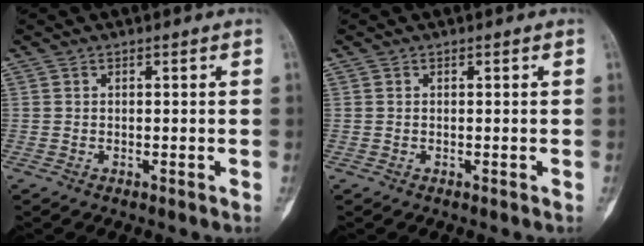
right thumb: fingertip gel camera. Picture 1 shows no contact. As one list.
[{"total": 0.0}]